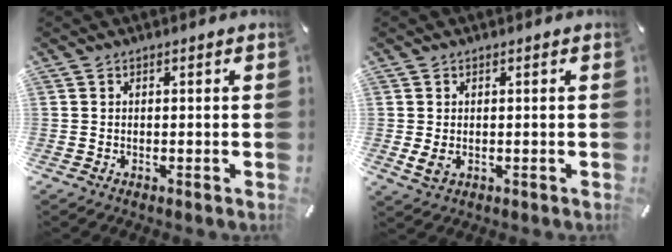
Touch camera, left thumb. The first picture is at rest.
{"total": 2.2, "force": [-0.1, 1.5, 1.7], "torque": [-0.035, -0.005, -0.005]}